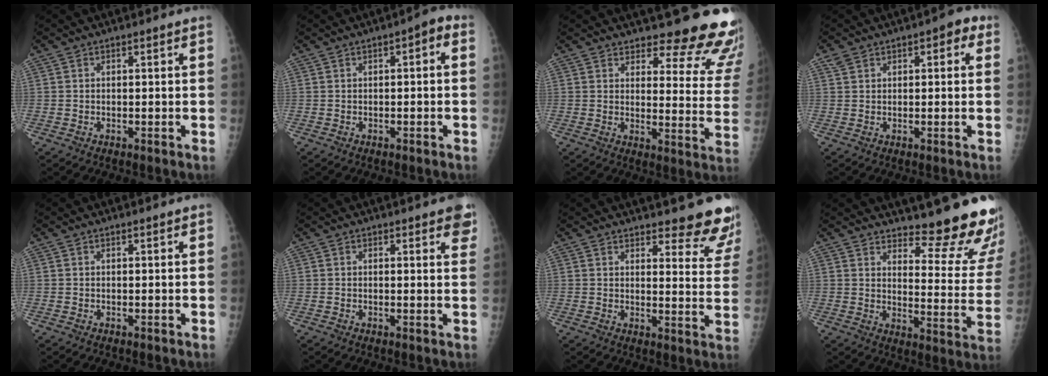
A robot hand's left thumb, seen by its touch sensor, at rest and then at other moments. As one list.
[{"total": 2.8, "force": [0.1, 1.1, 2.5], "torque": [-0.027, 0.019, -0.008]}, {"total": 18.1, "force": [16.2, 4.9, 6.3], "torque": [-0.027, -0.137, 0.176]}, {"total": 5.0, "force": [2.4, 2.9, 3.4], "torque": [-0.029, 0.012, 0.034]}, {"total": 0.6, "force": [0.5, 0.0, 0.4], "torque": [-0.008, -0.001, 0.009]}, {"total": 5.2, "force": [3.2, 1.5, 3.9], "torque": [-0.025, -0.005, 0.033]}, {"total": 13.7, "force": [12.5, 3.0, 4.7], "torque": [-0.013, -0.099, 0.130]}, {"total": 19.5, "force": [16.4, 4.4, 9.5], "torque": [-0.089, -0.153, 0.203]}]